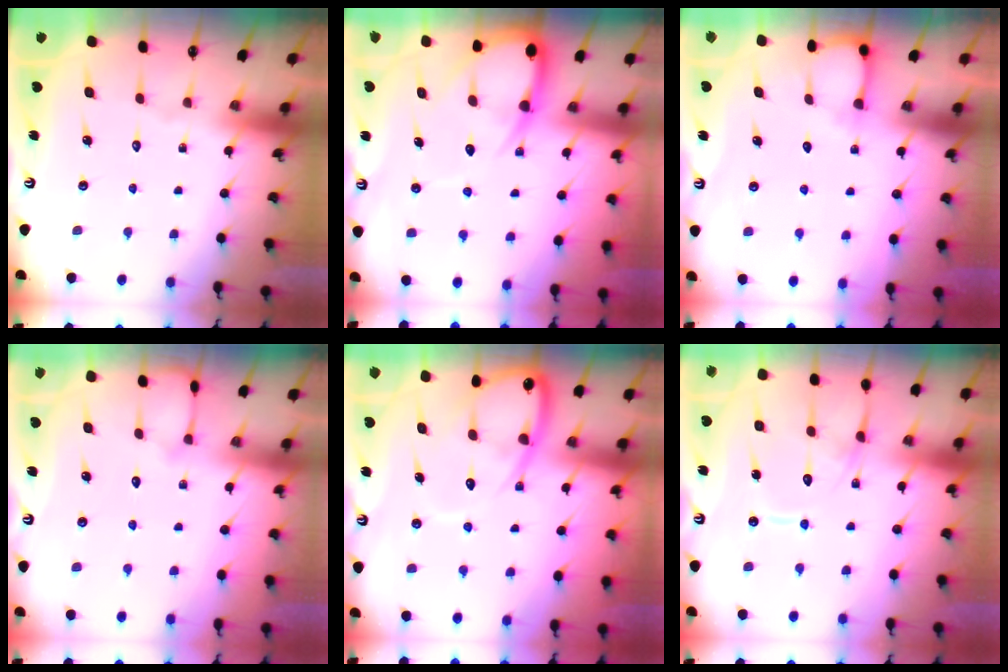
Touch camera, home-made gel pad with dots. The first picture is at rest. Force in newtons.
{"total": 8.1, "press": 8.0, "slide": 1.1}
{"total": 4.6, "press": 4.5, "slide": 0.5}
{"total": 3.4, "press": 3.4, "slide": 0.4}
{"total": 8.8, "press": 8.7, "slide": 0.8}
{"total": 12.8, "press": 12.8, "slide": 1.3}